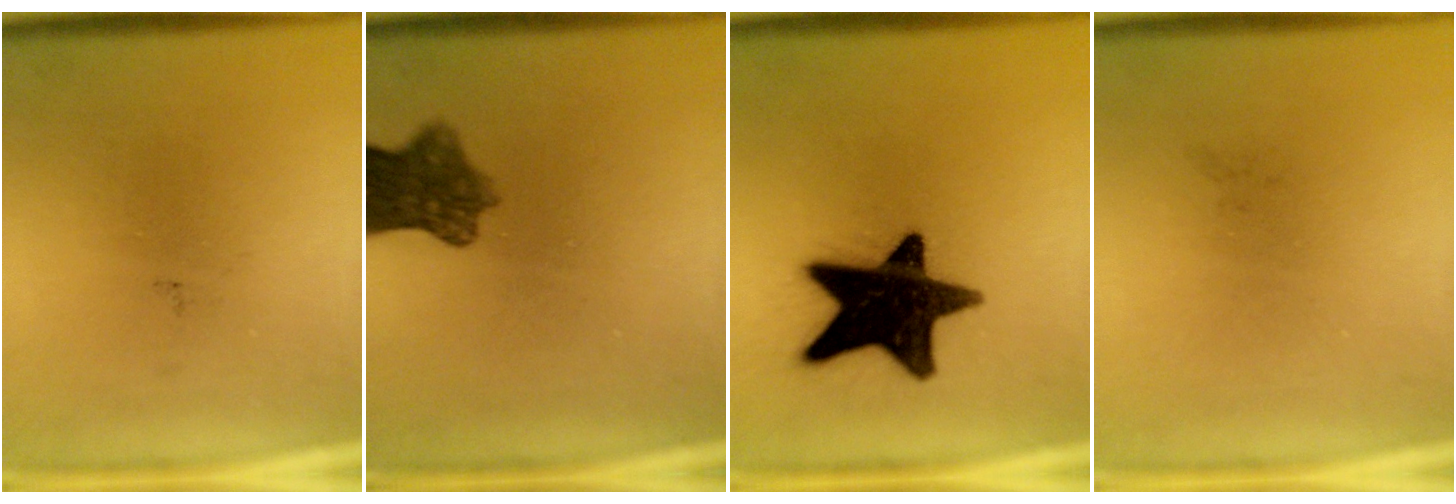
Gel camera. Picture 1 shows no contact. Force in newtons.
{"total": 7.3}
{"total": 18.3}
{"total": 0.0}